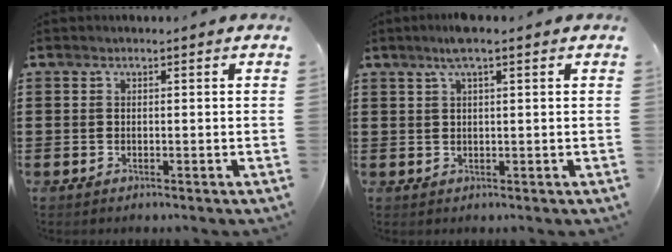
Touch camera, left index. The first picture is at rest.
{"total": 3.0, "force": [1.7, 0.1, 2.5], "torque": [-0.051, 0.003, 0.030]}